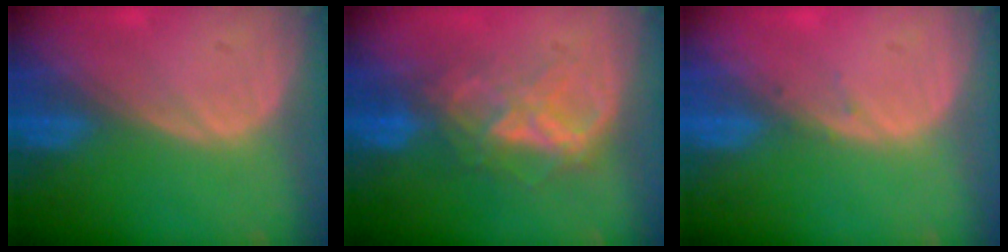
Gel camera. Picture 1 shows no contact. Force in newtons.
{"total": 6.4, "press": 6.4, "slide": 0.7}
{"total": 0.7, "press": 0.4, "slide": 0.5}